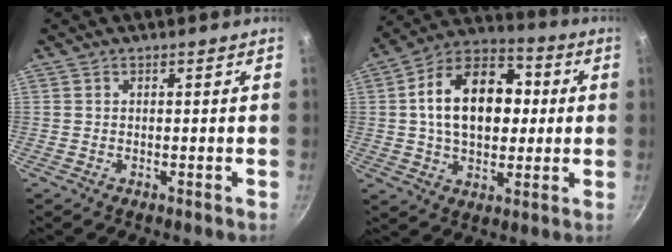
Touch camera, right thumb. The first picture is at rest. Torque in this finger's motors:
{"motor_torque": [0.69, 3.67, 1.08, -0.05, 0.13]}